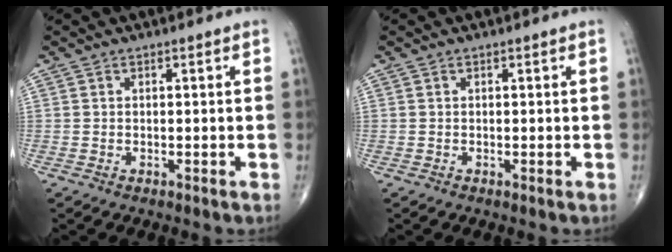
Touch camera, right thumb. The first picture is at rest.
{"total": 0.0}